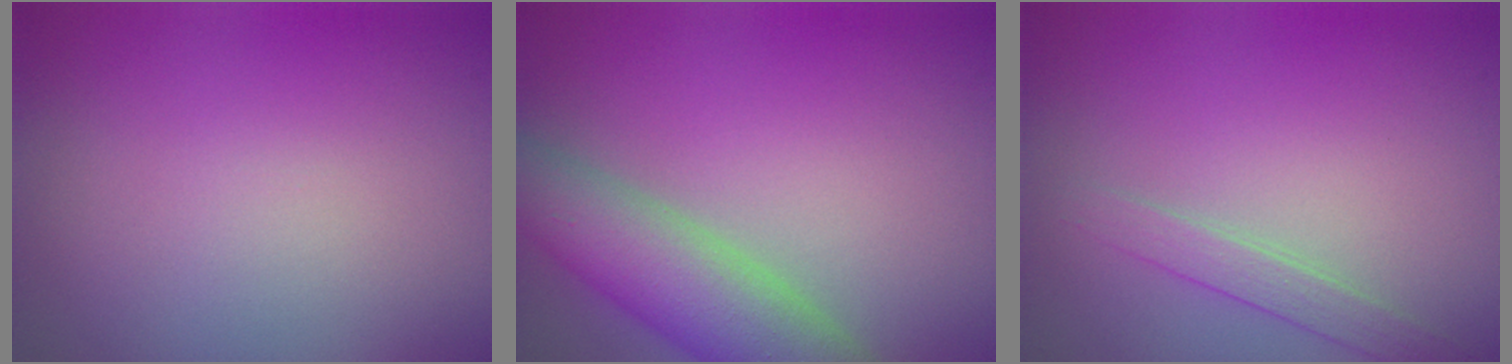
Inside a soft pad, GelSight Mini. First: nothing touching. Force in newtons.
{"total": 7.1, "press": 7.0, "slide": 0.7}
{"total": 1.7, "press": 1.7, "slide": 0.1}